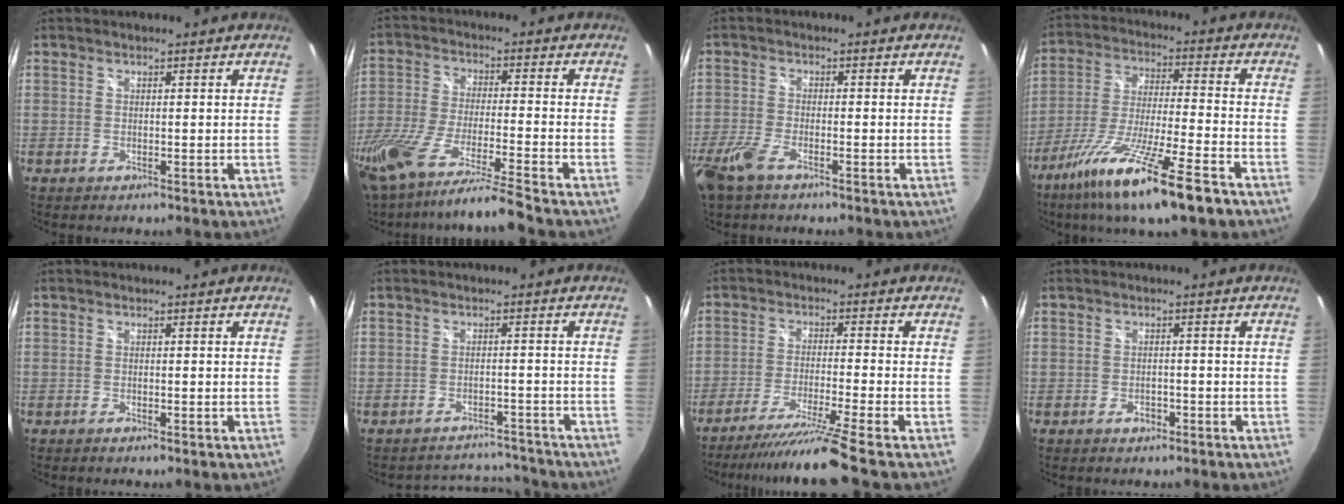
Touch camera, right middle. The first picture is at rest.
{"total": 18.1, "force": [-14.7, -0.3, 10.5], "torque": [-0.210, -0.057, -0.260]}
{"total": 7.2, "force": [-4.8, 2.5, 4.7], "torque": [-0.126, -0.018, -0.097]}
{"total": 18.9, "force": [-12.1, 1.9, 14.4], "torque": [-0.284, -0.050, -0.214]}
{"total": 0.6, "force": [-0.3, 0.1, 0.5], "torque": [-0.006, 0.001, -0.006]}
{"total": 7.2, "force": [-6.9, 2.2, 0.5], "torque": [-0.014, 0.016, -0.091]}
{"total": 11.3, "force": [-9.4, -3.2, 5.3], "torque": [-0.116, -0.021, -0.162]}
{"total": 1.9, "force": [-1.1, 1.3, 0.8], "torque": [-0.014, 0.001, -0.017]}